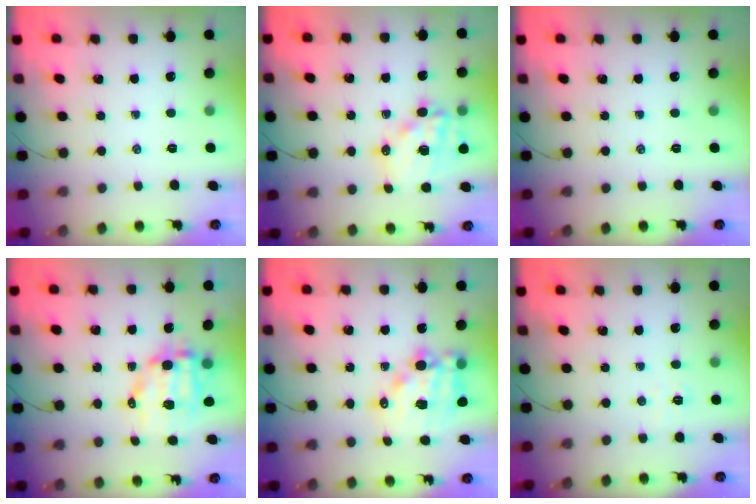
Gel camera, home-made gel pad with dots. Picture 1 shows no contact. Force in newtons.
{"total": 14.1, "press": 13.8, "slide": 3.3}
{"total": 0.0}
{"total": 10.3, "press": 10.1, "slide": 2.3}
{"total": 13.2, "press": 12.9, "slide": 3.1}
{"total": 2.3, "press": 2.2, "slide": 0.7}